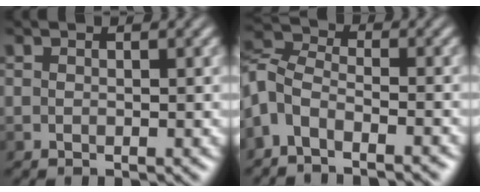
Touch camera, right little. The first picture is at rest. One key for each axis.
{"total": 5.3, "fx": -3.5, "fy": 2.7, "fz": 3.0, "tx": -0.059, "ty": 0.004, "tz": -0.077}